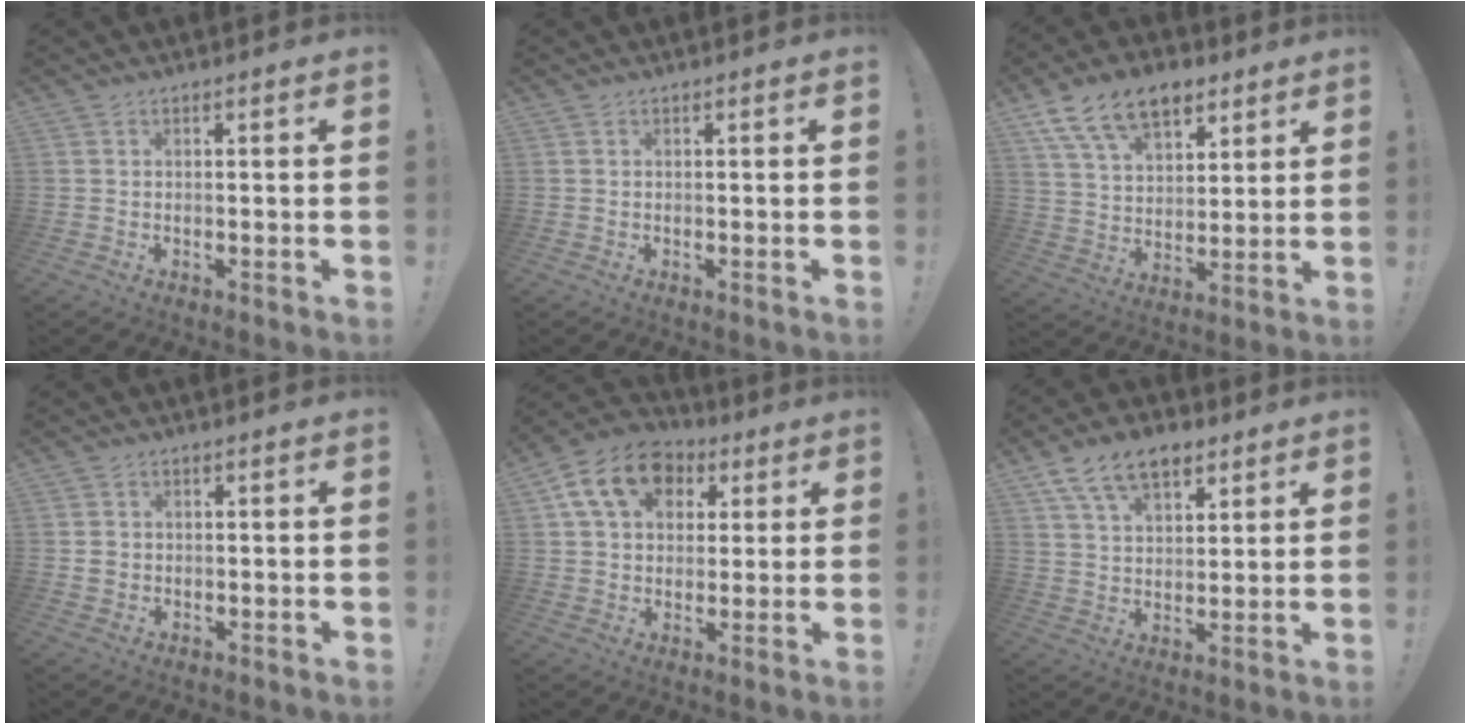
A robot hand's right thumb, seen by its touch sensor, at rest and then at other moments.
{"total": 0.0}
{"total": 15.7, "force": [9.2, 9.2, 8.7], "torque": [-0.149, -0.041, 0.173]}
{"total": 2.1, "force": [0.3, 2.0, 0.7], "torque": [-0.004, 0.000, 0.006]}
{"total": 15.4, "force": [6.1, 11.3, 8.4], "torque": [-0.130, -0.012, 0.117]}
{"total": 11.9, "force": [7.2, 6.8, 6.6], "torque": [-0.120, -0.020, 0.139]}